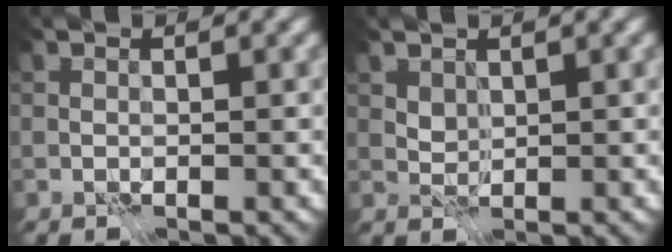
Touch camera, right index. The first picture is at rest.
{"total": 1.0, "force": [0.6, 0.6, 0.5], "torque": [-0.011, -0.005, 0.015]}